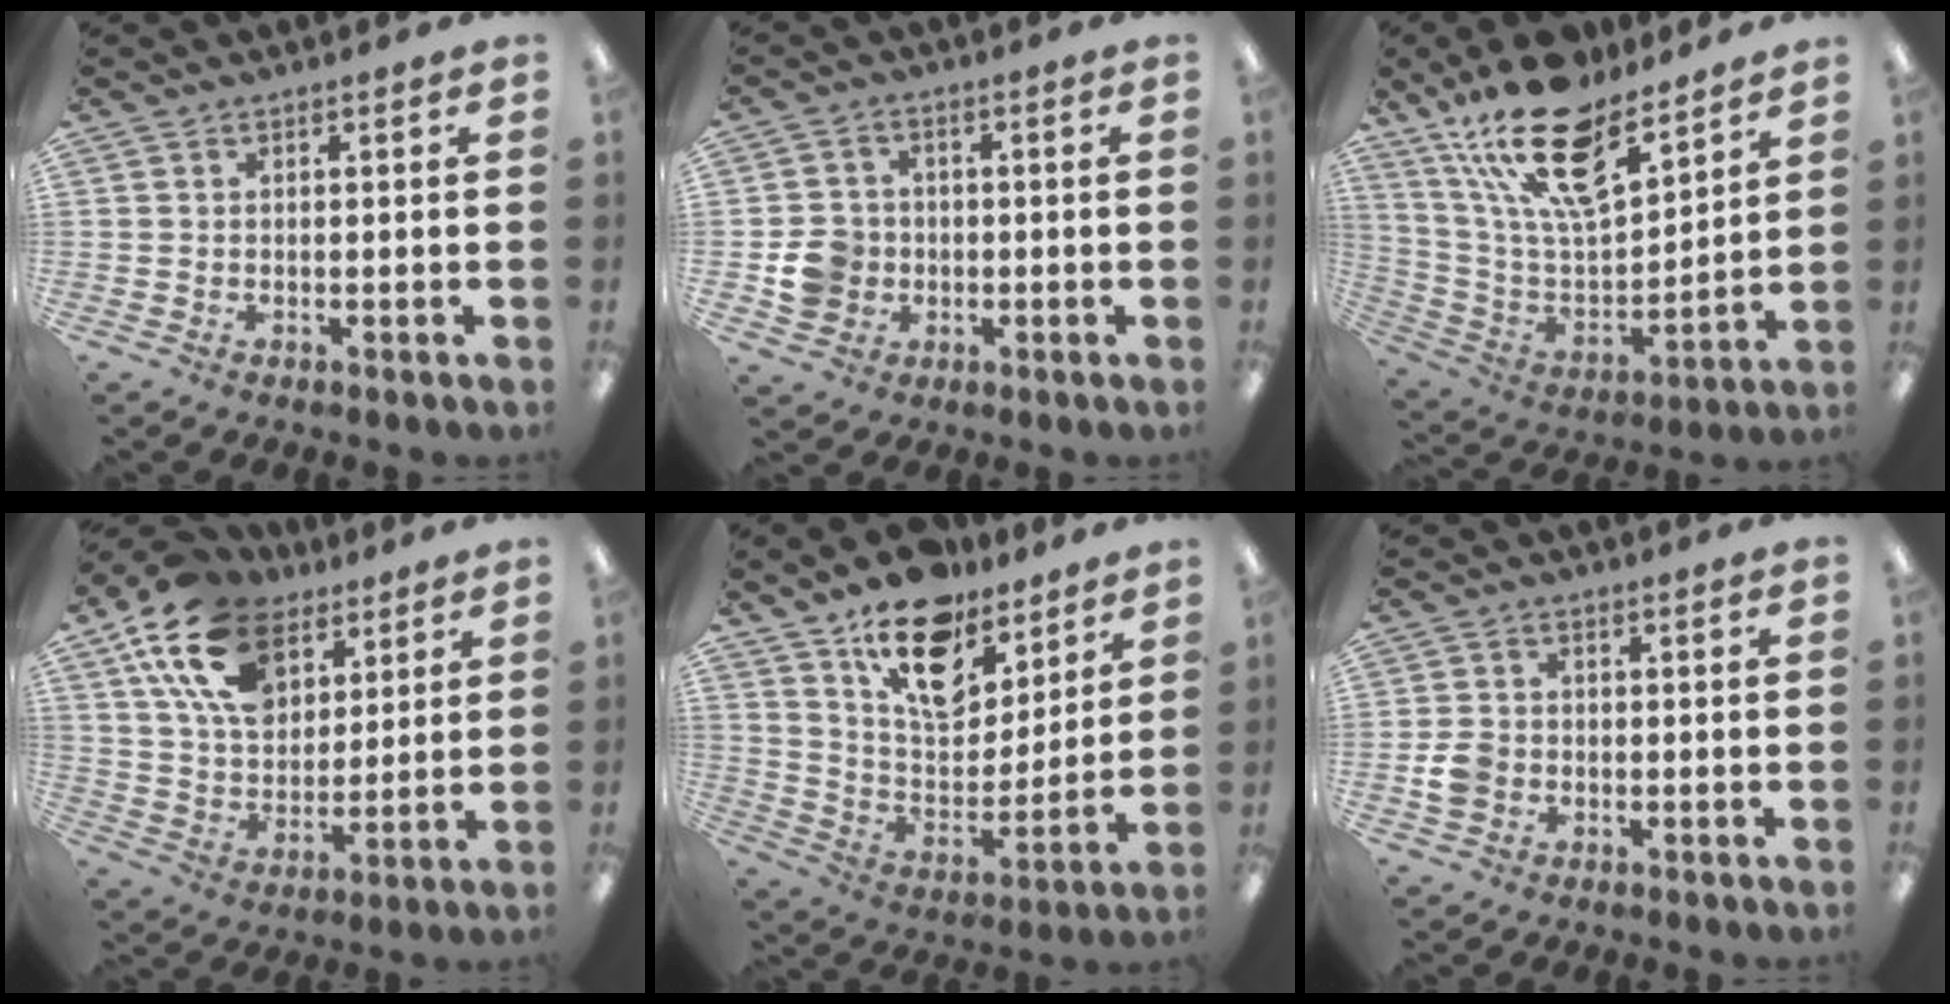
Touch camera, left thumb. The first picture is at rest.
{"total": 6.7, "force": [-1.2, 6.3, 2.2], "torque": [-0.041, 0.011, -0.021]}
{"total": 22.2, "force": [15.3, 9.3, 13.1], "torque": [-0.238, -0.084, 0.273]}
{"total": 18.4, "force": [10.1, 11.5, 10.2], "torque": [-0.194, -0.027, 0.187]}
{"total": 17.5, "force": [11.9, 9.6, 8.5], "torque": [-0.136, -0.072, 0.212]}
{"total": 4.5, "force": [-1.1, 3.7, 2.3], "torque": [-0.037, 0.004, -0.022]}